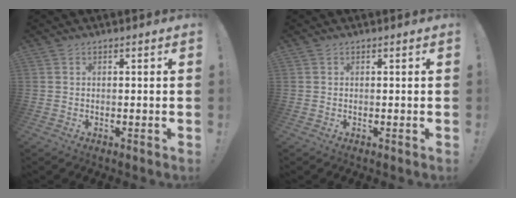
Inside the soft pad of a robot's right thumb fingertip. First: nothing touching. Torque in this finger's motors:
{"motor_torque": [0.00, -0.11, -0.04, 0.08, -0.11]}